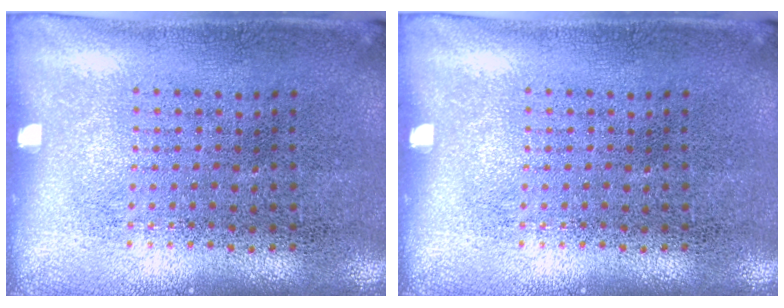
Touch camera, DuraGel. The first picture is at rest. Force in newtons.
{"total": 0.0}